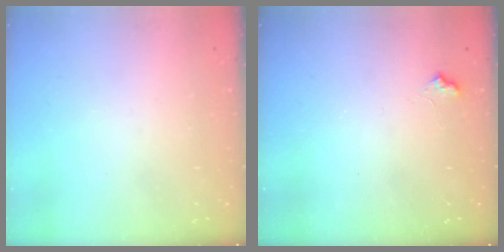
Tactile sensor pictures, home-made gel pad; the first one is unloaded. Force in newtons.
{"total": 6.0, "press": 6.0, "slide": 0.8}